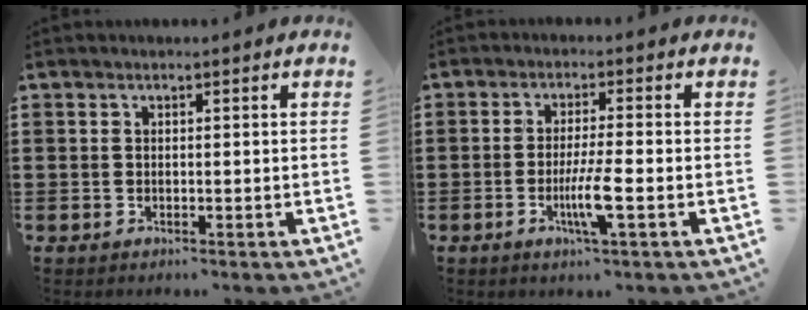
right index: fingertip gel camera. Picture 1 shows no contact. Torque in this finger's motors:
{"motor_torque": [2.14, 0.00, 0.37, 0.10]}